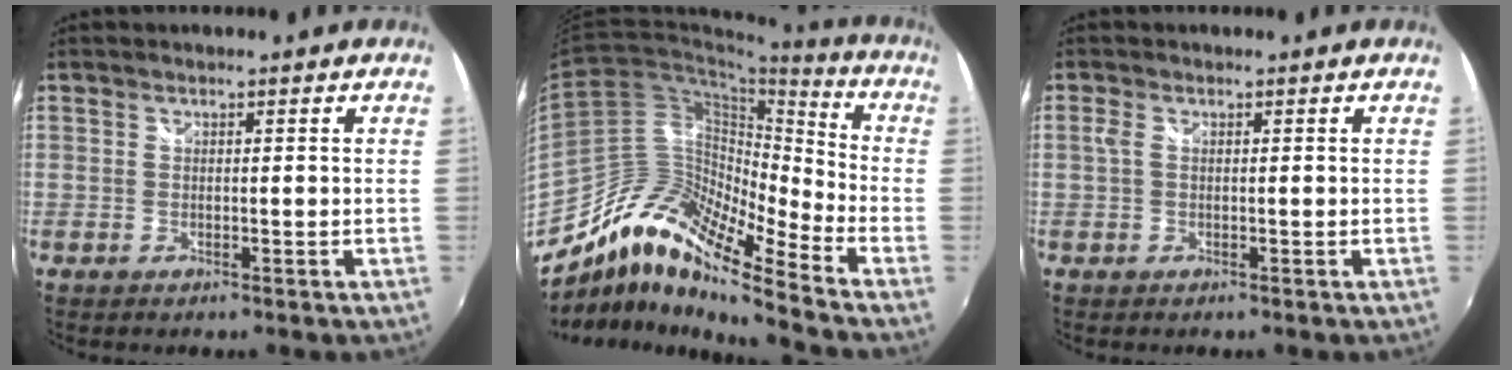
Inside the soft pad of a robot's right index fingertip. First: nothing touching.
{"total": 11.8, "force": [-9.3, 2.0, 6.9], "torque": [-0.114, 0.016, -0.197]}
{"total": 1.3, "force": [0.1, 0.5, 1.2], "torque": [-0.027, 0.002, -0.001]}